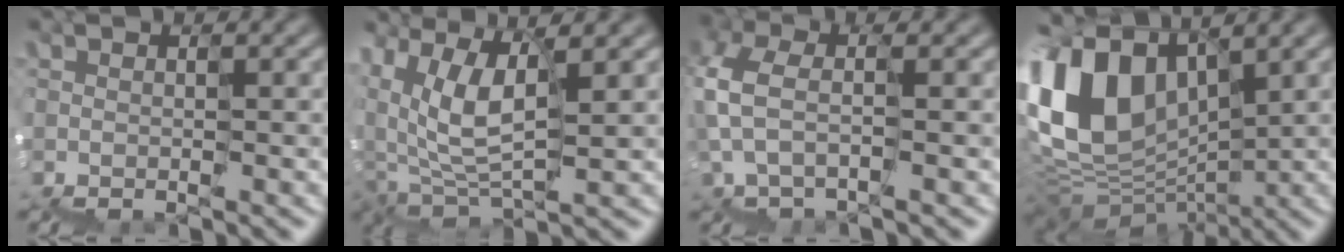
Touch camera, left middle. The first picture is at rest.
{"total": 3.8, "force": [2.6, 1.7, 2.1], "torque": [-0.062, 0.014, 0.050]}
{"total": 1.1, "force": [0.2, 0.5, 1.0], "torque": [-0.041, 0.021, -0.010]}
{"total": 8.2, "force": [3.7, 5.9, 4.3], "torque": [-0.114, 0.025, 0.062]}